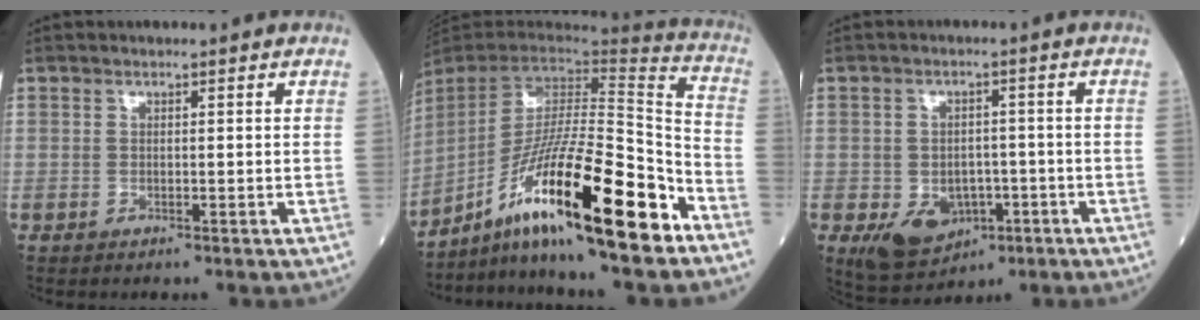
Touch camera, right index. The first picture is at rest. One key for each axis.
{"total": 22.5, "fx": -13.7, "fy": 1.5, "fz": 17.8, "tx": -0.302, "ty": -0.014, "tz": -0.242}
{"total": 8.0, "fx": -3.3, "fy": 5.6, "fz": 4.6, "tx": -0.072, "ty": 0.001, "tz": -0.041}